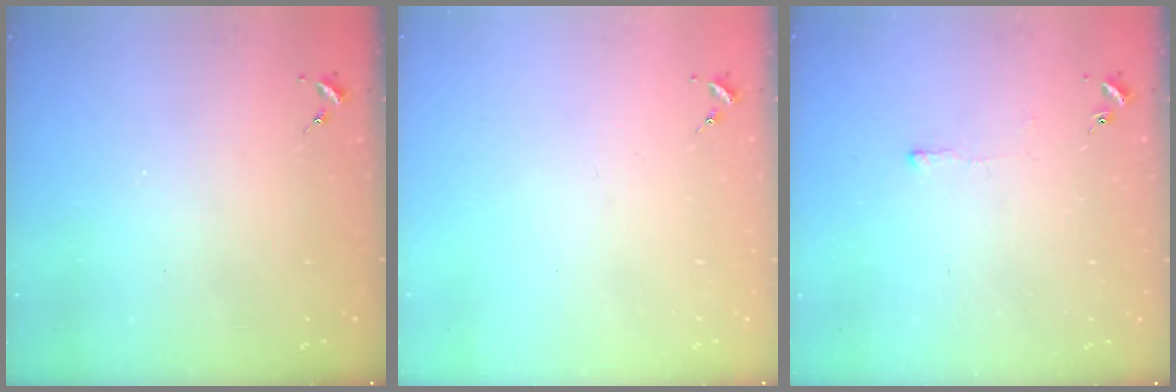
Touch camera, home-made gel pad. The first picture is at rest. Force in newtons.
{"total": 0.0}
{"total": 2.4, "press": 2.4, "slide": 0.5}